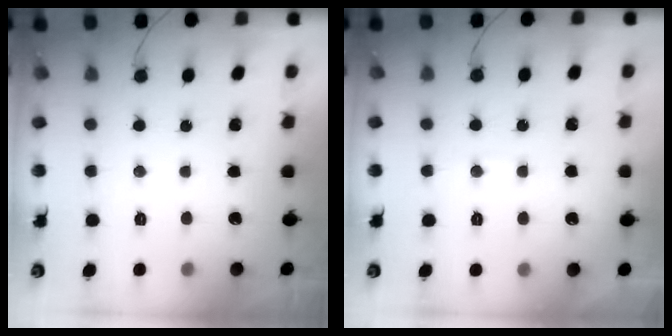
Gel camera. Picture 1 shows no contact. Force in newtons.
{"total": 2.8, "press": 2.7, "slide": 0.3}